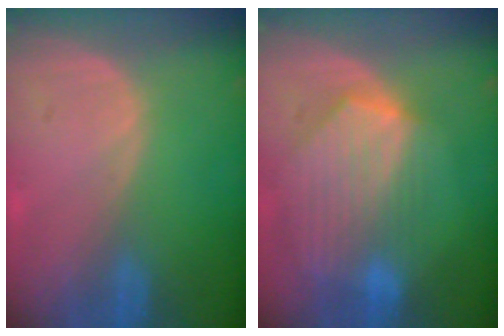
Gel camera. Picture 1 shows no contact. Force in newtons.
{"total": 9.0, "press": 8.0, "slide": 4.0}